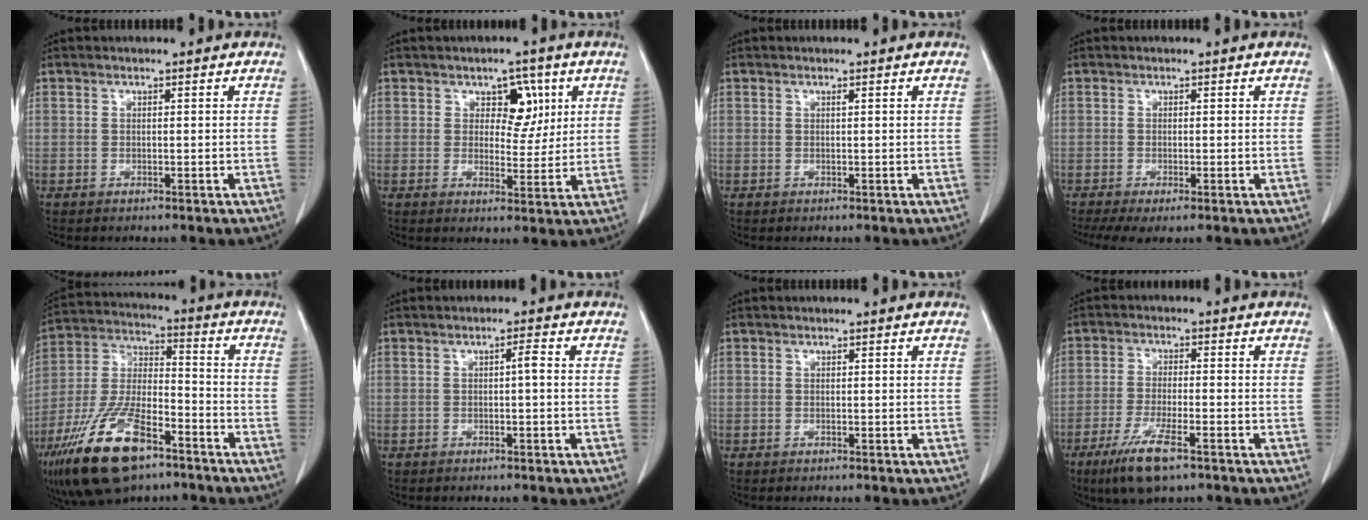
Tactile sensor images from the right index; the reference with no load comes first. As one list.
[{"total": 5.2, "force": [2.0, 3.3, 3.4], "torque": [-0.037, 0.006, 0.031]}, {"total": 0.0}, {"total": 4.7, "force": [-3.0, 1.2, 3.4], "torque": [-0.062, -0.014, -0.052]}, {"total": 17.7, "force": [-10.7, 6.4, 12.6], "torque": [-0.273, -0.012, -0.197]}, {"total": 1.3, "force": [0.0, 0.1, 1.3], "torque": [-0.020, 0.003, 0.000]}, {"total": 0.0}, {"total": 8.0, "force": [-4.9, 1.3, 6.2], "torque": [-0.124, -0.018, -0.086]}]